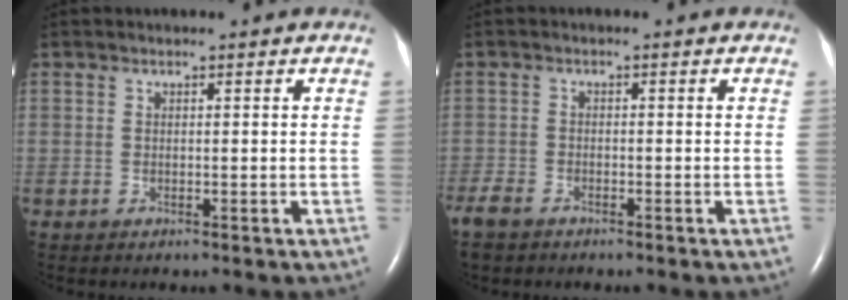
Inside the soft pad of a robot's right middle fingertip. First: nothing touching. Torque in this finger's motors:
{"motor_torque": [1.03, -1.11, 1.05, 0.21]}